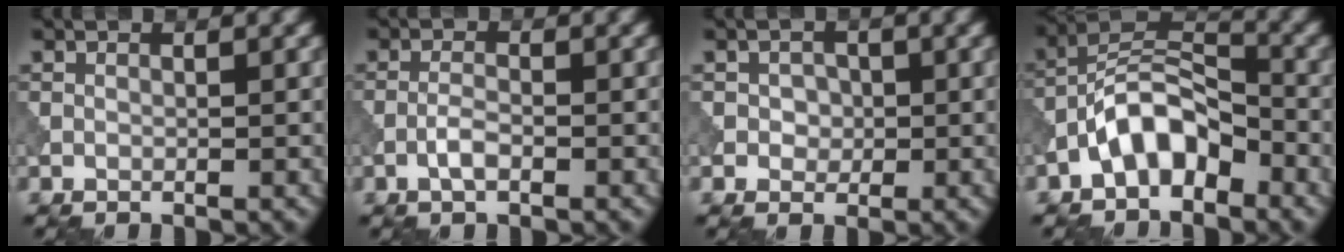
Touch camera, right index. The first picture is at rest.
{"total": 1.8, "force": [-0.9, 0.5, 1.4], "torque": [-0.031, 0.002, -0.021]}
{"total": 1.4, "force": [0.0, 1.2, 0.7], "torque": [-0.011, 0.000, -0.003]}
{"total": 5.7, "force": [-3.3, 2.7, 3.9], "torque": [-0.060, 0.022, -0.066]}